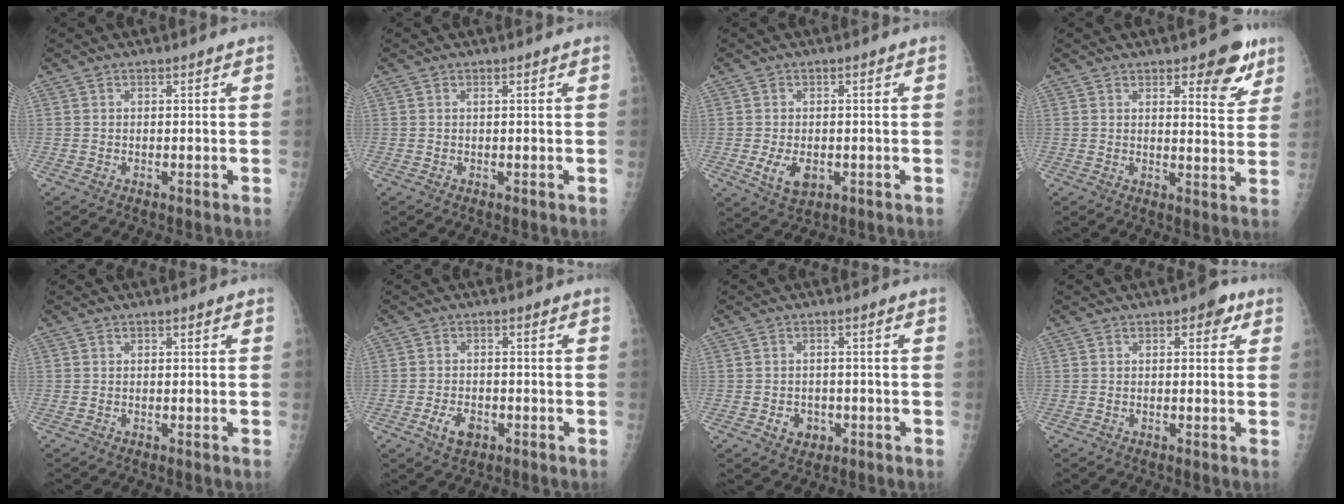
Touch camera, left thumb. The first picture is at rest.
{"total": 0.0}
{"total": 5.3, "force": [-1.2, 3.4, 3.8], "torque": [-0.065, -0.008, -0.013]}
{"total": 8.1, "force": [4.9, 3.2, 5.5], "torque": [-0.040, -0.028, 0.060]}
{"total": 0.0}
{"total": 4.3, "force": [-1.9, 2.7, 2.7], "torque": [-0.042, 0.007, -0.030]}
{"total": 3.7, "force": [-1.3, 3.1, 1.6], "torque": [-0.010, 0.006, -0.011]}
{"total": 3.0, "force": [1.2, 1.8, 2.1], "torque": [-0.007, 0.001, 0.009]}